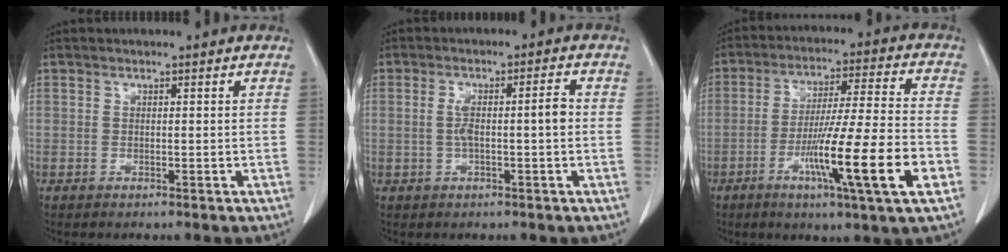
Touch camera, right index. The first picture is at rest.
{"total": 4.9, "force": [-0.2, 0.6, 4.9], "torque": [-0.092, 0.015, -0.001]}
{"total": 16.4, "force": [-6.0, -0.5, 15.2], "torque": [-0.259, -0.017, -0.100]}